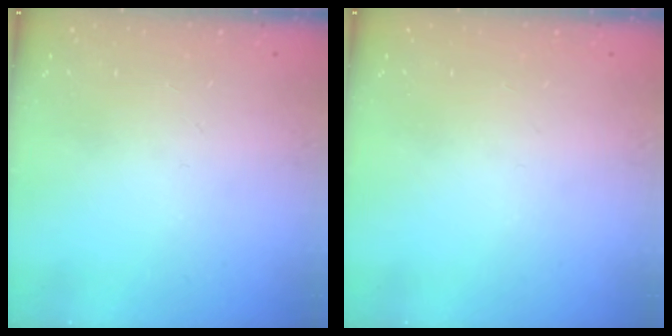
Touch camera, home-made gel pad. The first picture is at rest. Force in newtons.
{"total": 0.0}